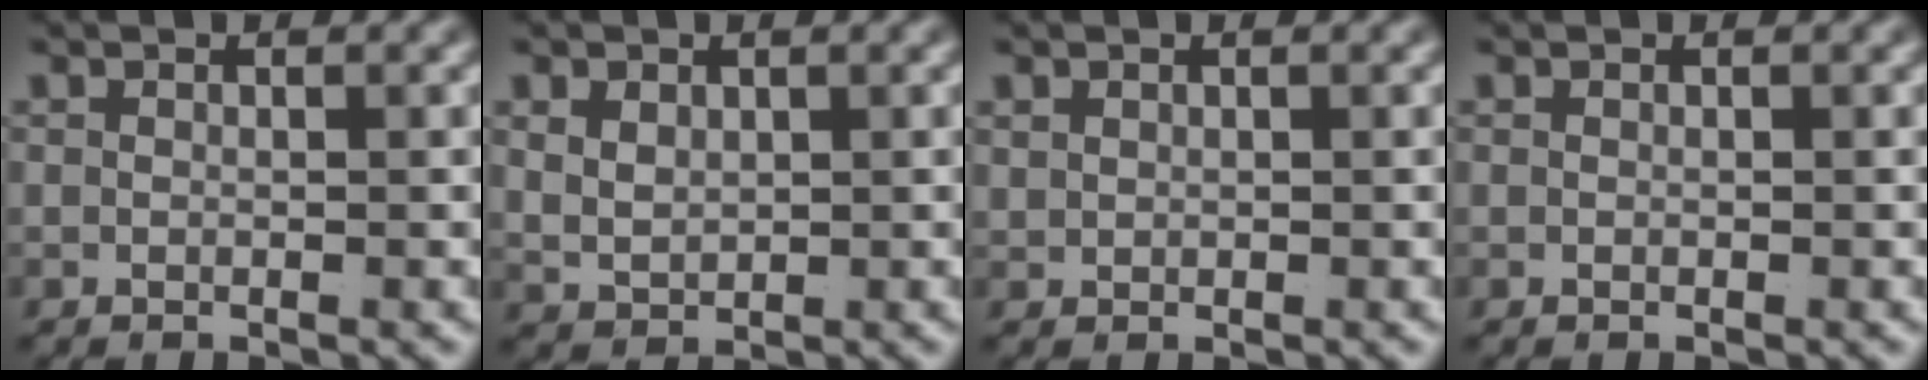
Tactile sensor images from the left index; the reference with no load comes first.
{"total": 2.7, "force": [0.9, 2.2, 1.3], "torque": [-0.040, -0.014, 0.030]}
{"total": 0.7, "force": [0.6, 0.3, 0.3], "torque": [-0.009, -0.003, 0.021]}
{"total": 0.0}